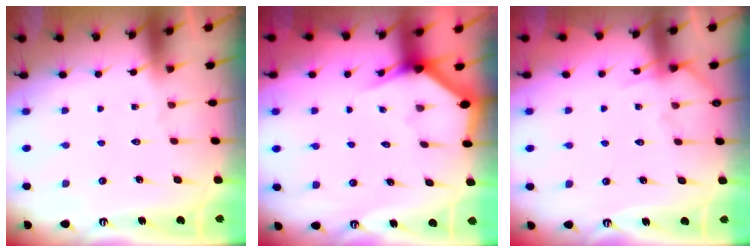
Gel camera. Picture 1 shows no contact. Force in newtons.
{"total": 2.9, "press": 2.9, "slide": 0.1}
{"total": 6.0, "press": 5.9, "slide": 0.7}